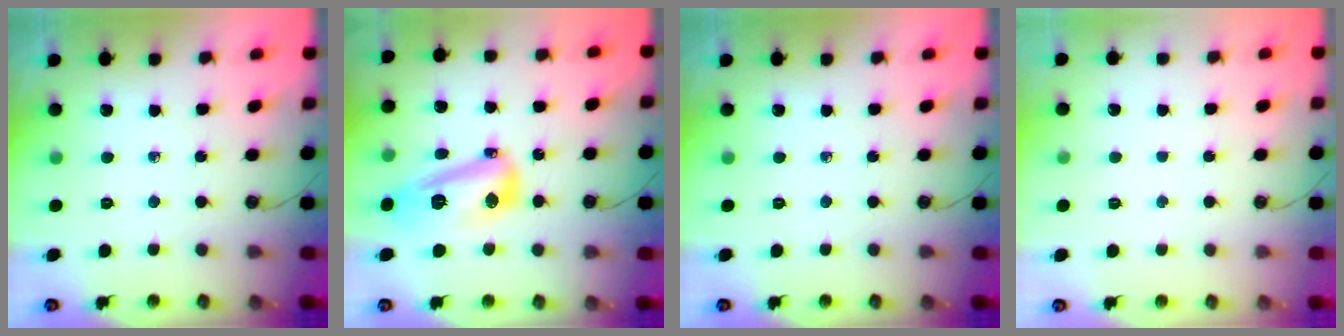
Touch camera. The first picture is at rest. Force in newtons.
{"total": 14.9, "press": 14.8, "slide": 1.2}
{"total": 0.0}
{"total": 1.0, "press": 1.0, "slide": 0.0}